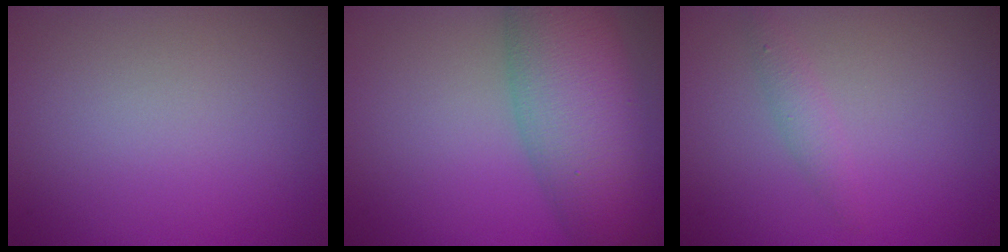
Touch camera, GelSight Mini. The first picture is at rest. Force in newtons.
{"total": 10.3, "press": 10.3, "slide": 0.6}
{"total": 1.4, "press": 1.4, "slide": 0.0}